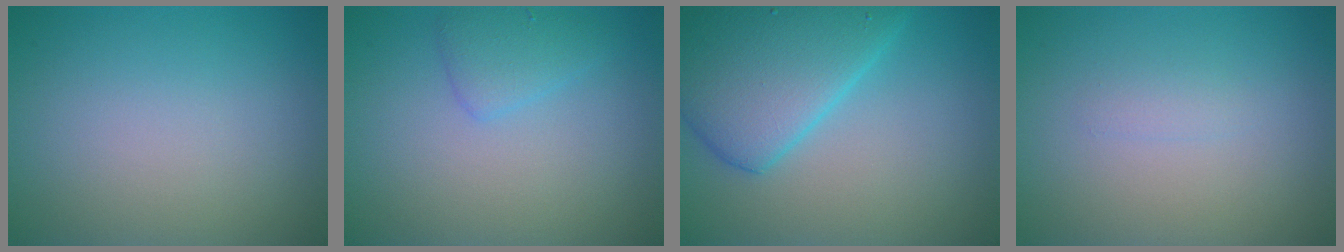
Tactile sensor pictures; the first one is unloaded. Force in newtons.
{"total": 1.8, "press": 1.8, "slide": 0.2}
{"total": 6.4, "press": 6.4, "slide": 0.2}
{"total": 0.8, "press": 0.8, "slide": 0.0}